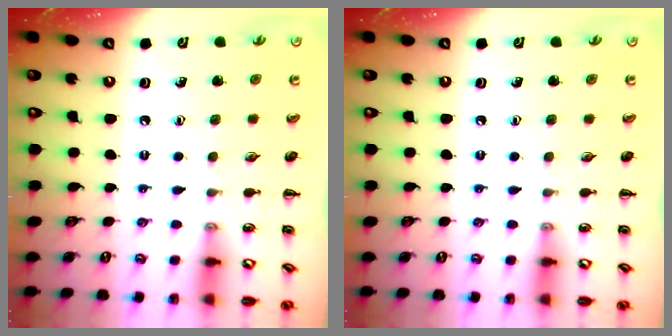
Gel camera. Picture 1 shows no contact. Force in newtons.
{"total": 0.0}